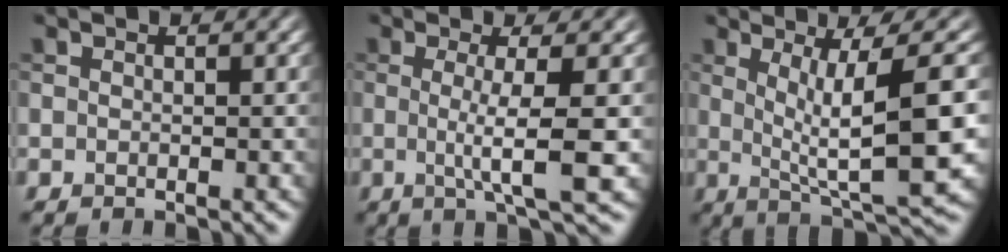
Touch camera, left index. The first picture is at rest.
{"total": 4.8, "force": [-0.2, 0.7, 4.7], "torque": [-0.076, -0.007, -0.006]}
{"total": 9.6, "force": [1.0, 1.9, 9.3], "torque": [-0.137, 0.002, 0.020]}